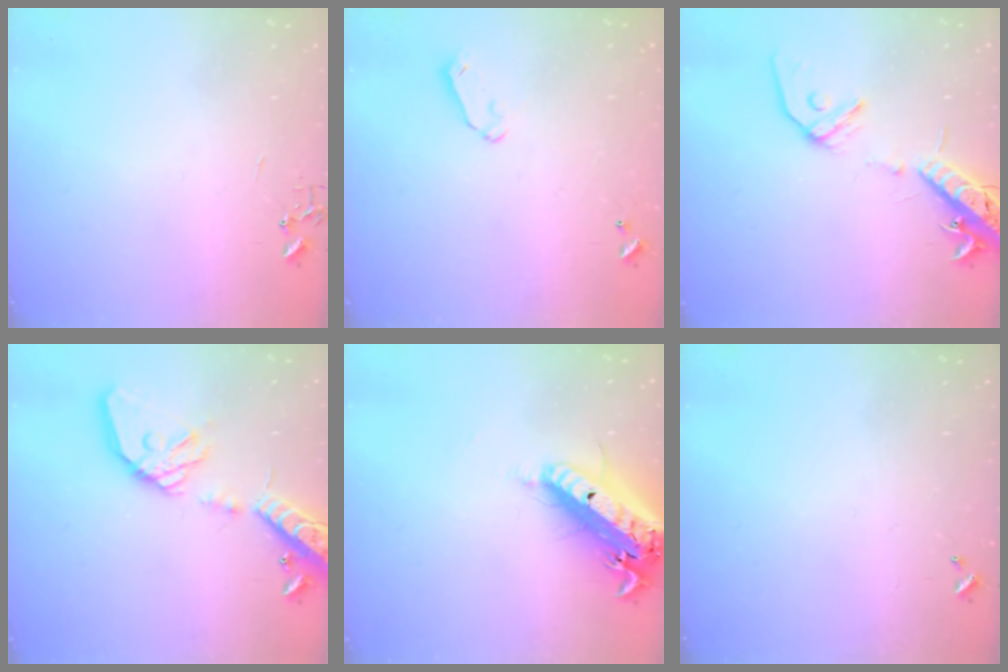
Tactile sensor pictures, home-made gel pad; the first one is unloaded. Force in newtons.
{"total": 5.9, "press": 5.9, "slide": 0.6}
{"total": 15.4, "press": 15.0, "slide": 3.5}
{"total": 21.3, "press": 20.9, "slide": 3.7}
{"total": 21.6, "press": 21.0, "slide": 5.0}
{"total": 0.0}